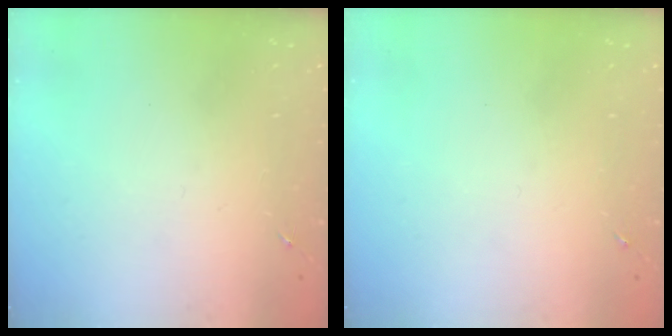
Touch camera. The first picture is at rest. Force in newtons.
{"total": 0.0}